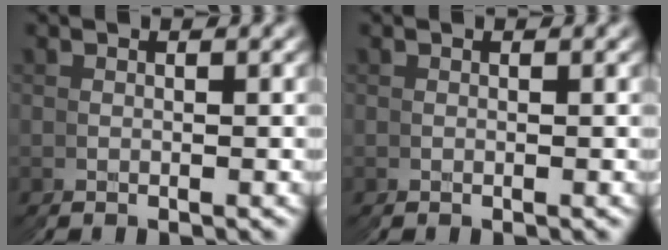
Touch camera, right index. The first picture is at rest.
{"total": 0.0}